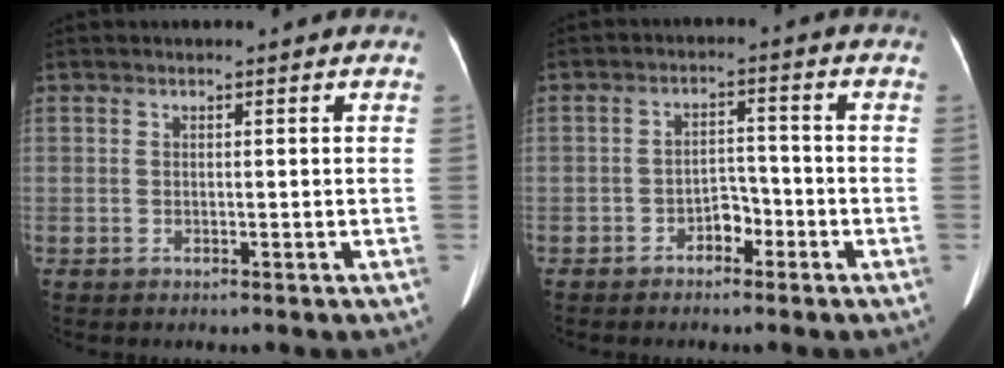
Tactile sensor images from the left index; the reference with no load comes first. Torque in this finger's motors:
{"motor_torque": [-0.05, 0.18, -0.05, -0.01]}